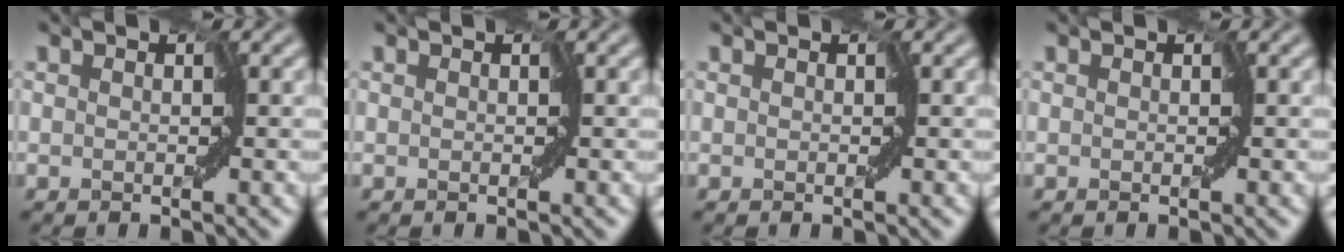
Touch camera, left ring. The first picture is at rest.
{"total": 0.0}
{"total": 0.0}
{"total": 0.0}